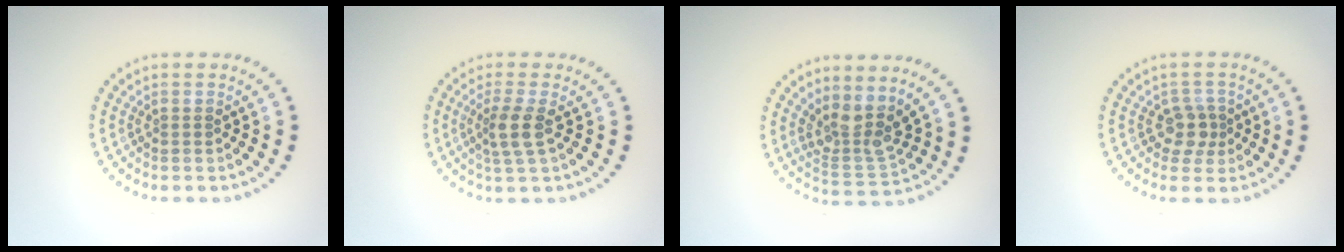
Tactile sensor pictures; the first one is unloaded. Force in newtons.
{"total": 2.5, "press": 2.1, "slide": 1.3}
{"total": 3.5, "press": 2.8, "slide": 2.1}
{"total": 2.2, "press": 1.8, "slide": 1.3}